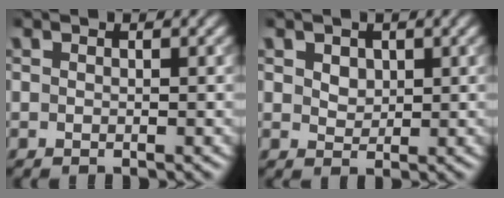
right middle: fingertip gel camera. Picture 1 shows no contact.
{"total": 1.7, "force": [0.8, 1.3, 0.9], "torque": [-0.016, 0.005, 0.010]}